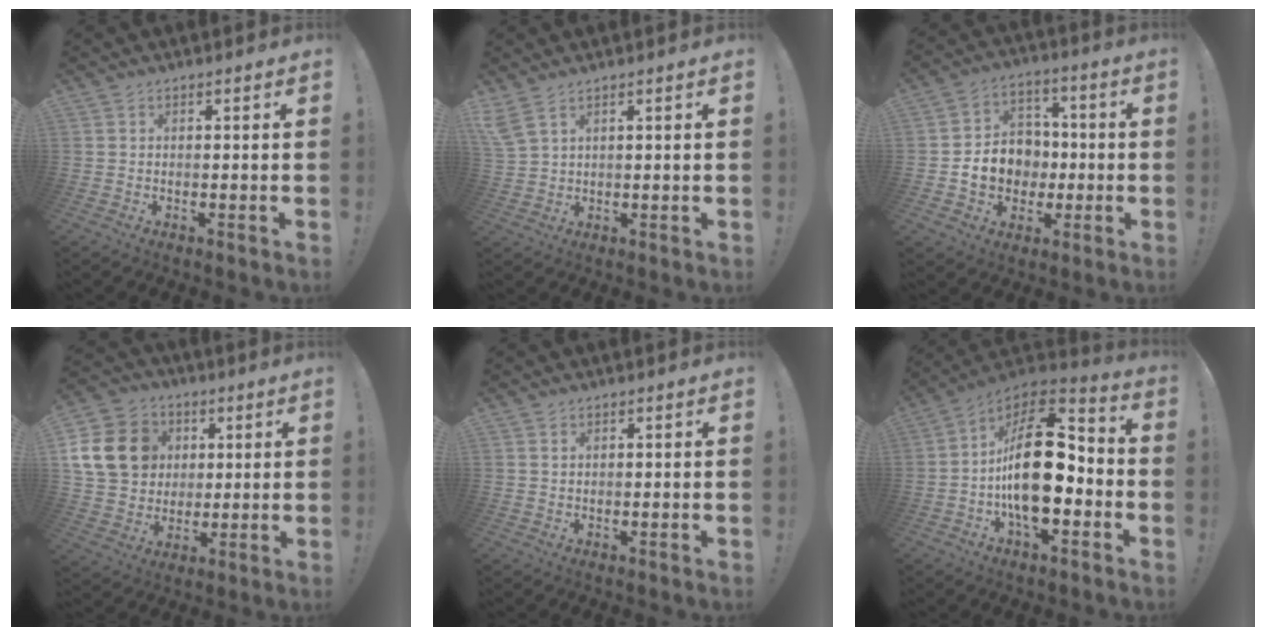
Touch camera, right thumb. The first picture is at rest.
{"total": 4.7, "force": [3.0, 1.1, 3.4], "torque": [-0.079, -0.015, 0.060]}
{"total": 12.2, "force": [-2.6, 10.7, 5.3], "torque": [-0.087, 0.023, -0.037]}
{"total": 18.0, "force": [4.6, 15.0, 8.8], "torque": [-0.139, -0.002, 0.103]}
{"total": 1.1, "force": [0.7, 0.6, 0.5], "torque": [-0.004, -0.003, 0.013]}
{"total": 22.2, "force": [-2.2, 11.5, 18.9], "torque": [-0.337, 0.021, -0.032]}